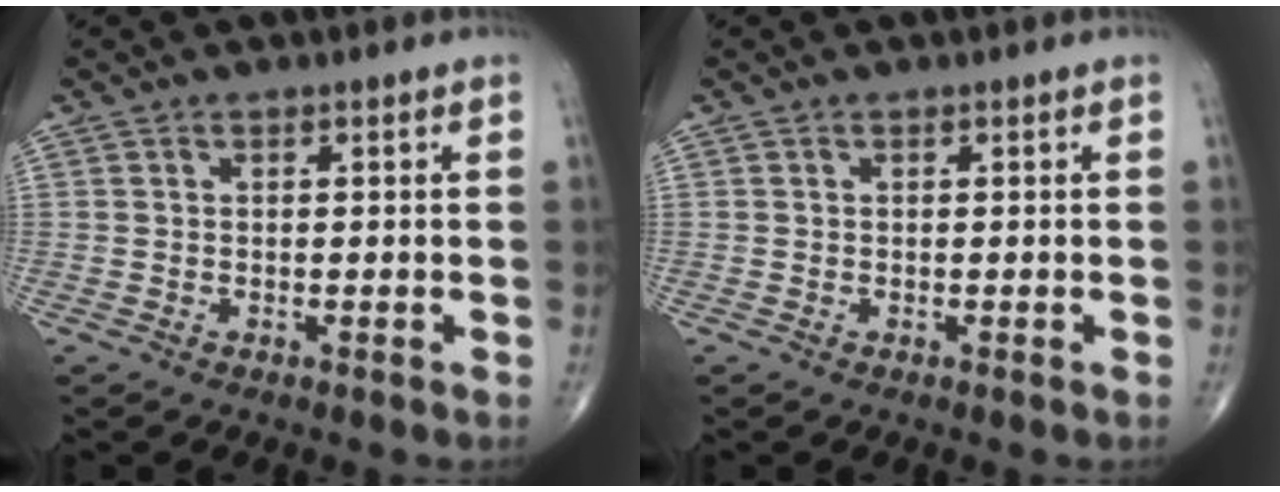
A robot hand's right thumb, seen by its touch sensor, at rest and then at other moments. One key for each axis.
{"total": 0.0}